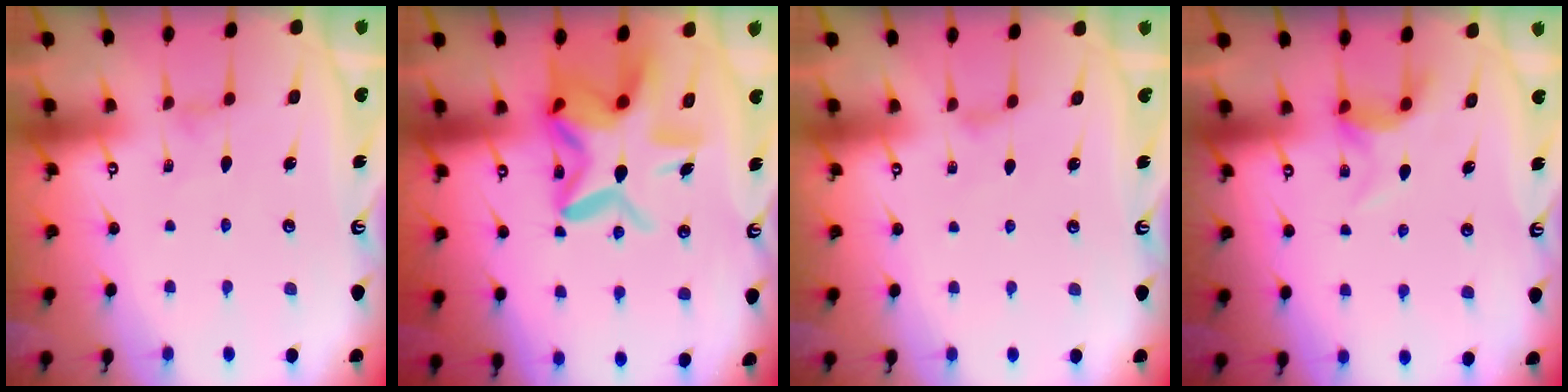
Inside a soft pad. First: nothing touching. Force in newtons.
{"total": 16.0, "press": 15.8, "slide": 2.2}
{"total": 2.7, "press": 2.6, "slide": 0.4}
{"total": 5.9, "press": 5.9, "slide": 0.4}